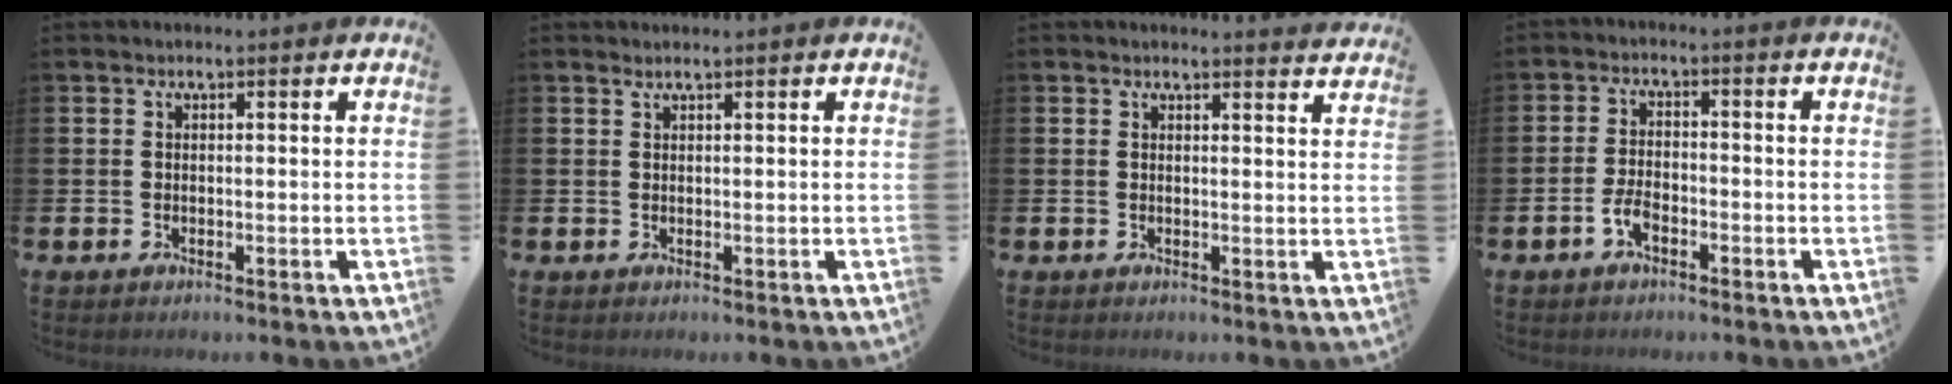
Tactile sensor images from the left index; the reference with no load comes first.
{"total": 0.8, "force": [0.8, -0.1, 0.1], "torque": [-0.003, -0.002, 0.016]}
{"total": 2.1, "force": [2.1, -0.1, -0.2], "torque": [0.009, -0.016, 0.036]}
{"total": 2.9, "force": [-1.5, 1.4, 2.0], "torque": [-0.052, 0.006, -0.029]}